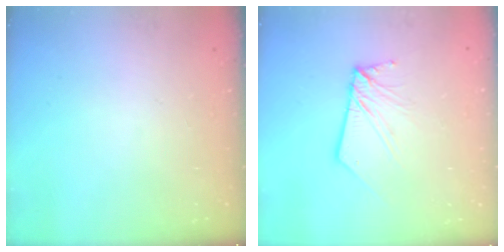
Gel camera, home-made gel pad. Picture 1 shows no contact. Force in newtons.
{"total": 7.6, "press": 7.5, "slide": 0.9}